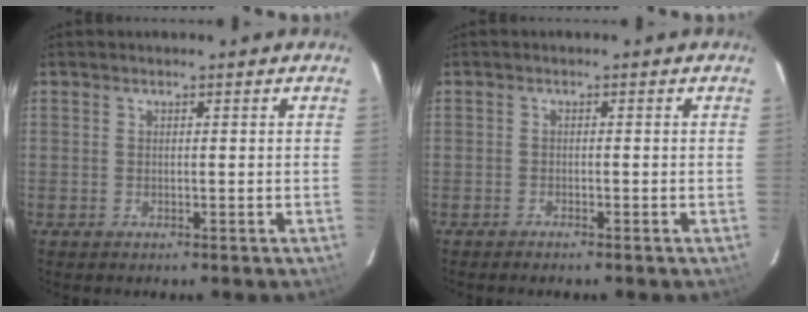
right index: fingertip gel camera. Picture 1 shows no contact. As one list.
[{"total": 1.0, "force": [-0.9, 0.1, 0.3], "torque": [-0.010, -0.001, -0.018]}]